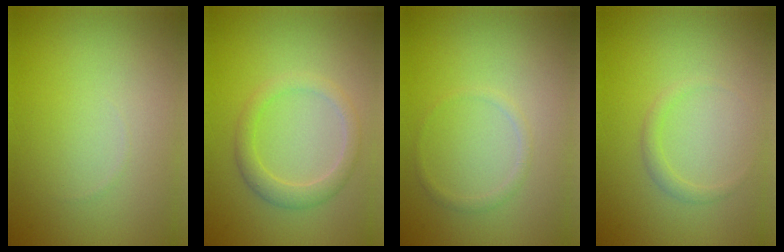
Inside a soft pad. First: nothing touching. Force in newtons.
{"total": 2.4, "press": 2.4, "slide": 0.1}
{"total": 0.9, "press": 0.9, "slide": 0.1}
{"total": 1.0, "press": 1.0, "slide": 0.1}